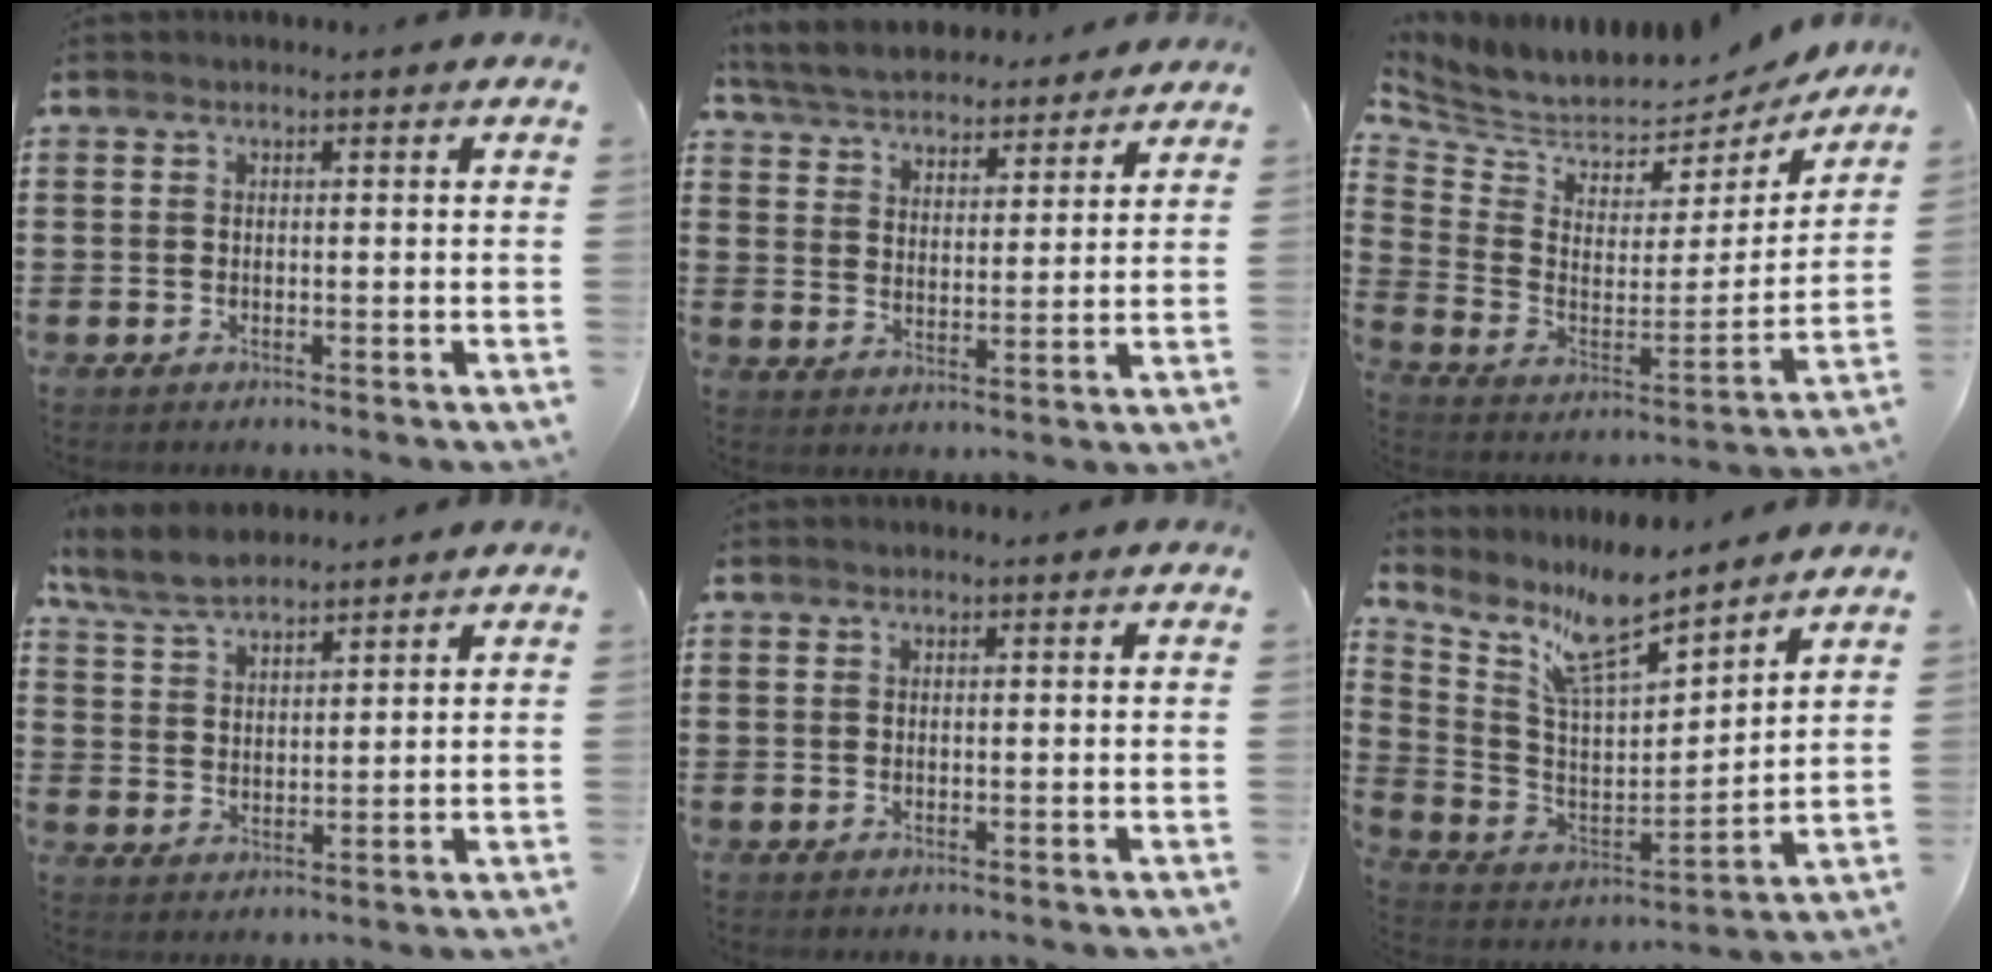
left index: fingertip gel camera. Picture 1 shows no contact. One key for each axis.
{"total": 5.3, "fx": 5.3, "fy": 0.6, "fz": 0.6, "tx": -0.038, "ty": -0.030, "tz": 0.092}
{"total": 4.7, "fx": 4.2, "fy": 1.9, "fz": 0.7, "tx": -0.044, "ty": -0.048, "tz": 0.071}
{"total": 6.2, "fx": 5.6, "fy": 1.5, "fz": 2.1, "tx": -0.060, "ty": -0.008, "tz": 0.107}
{"total": 0.0}
{"total": 11.2, "fx": 9.0, "fy": 2.6, "fz": 6.1, "tx": -0.150, "ty": -0.053, "tz": 0.158}